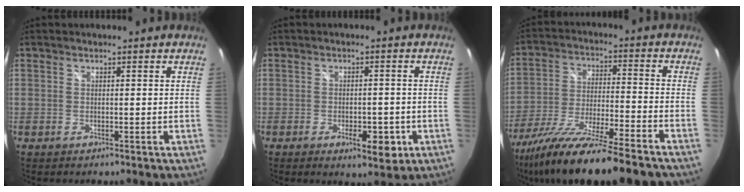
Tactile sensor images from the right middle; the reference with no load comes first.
{"total": 5.7, "force": [-2.5, 2.5, 4.5], "torque": [-0.075, -0.008, -0.029]}
{"total": 20.8, "force": [-16.8, 1.4, 12.2], "torque": [-0.232, -0.058, -0.283]}